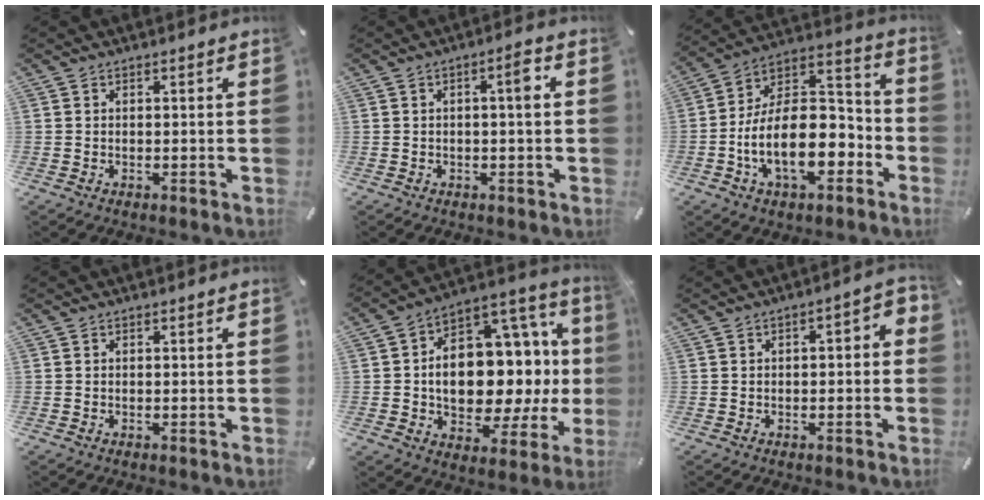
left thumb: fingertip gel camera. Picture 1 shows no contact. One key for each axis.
{"total": 4.2, "fx": 0.2, "fy": 0.8, "fz": 4.1, "tx": -0.061, "ty": 0.004, "tz": -0.006}
{"total": 19.0, "fx": -5.7, "fy": 11.4, "fz": 14.0, "tx": -0.242, "ty": 0.004, "tz": -0.095}
{"total": 0.0}
{"total": 19.3, "fx": -1.4, "fy": 12.4, "fz": 14.8, "tx": -0.236, "ty": -0.025, "tz": -0.023}
{"total": 3.6, "fx": -1.1, "fy": 1.7, "fz": 3.0, "tx": -0.042, "ty": 0.013, "tz": -0.024}